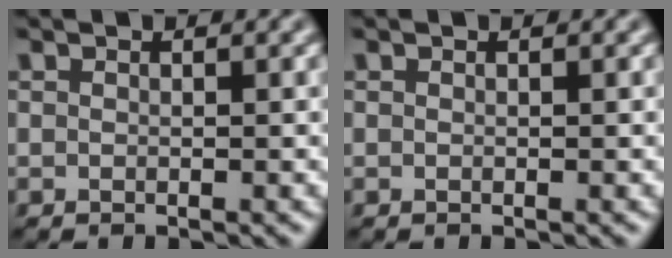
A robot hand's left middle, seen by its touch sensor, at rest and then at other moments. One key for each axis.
{"total": 0.0}